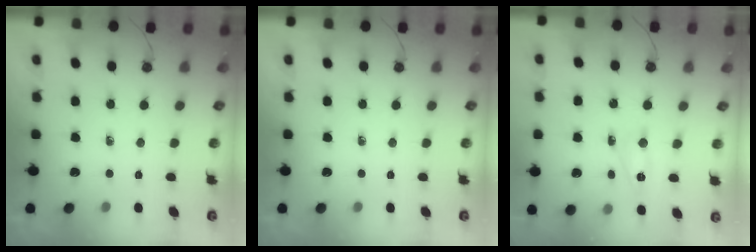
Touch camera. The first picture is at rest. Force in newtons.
{"total": 0.0}
{"total": 6.0, "press": 6.0, "slide": 0.3}